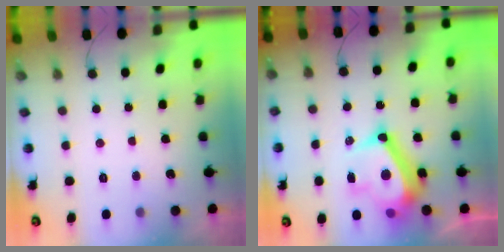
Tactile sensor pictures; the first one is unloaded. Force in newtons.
{"total": 12.8, "press": 12.5, "slide": 2.9}